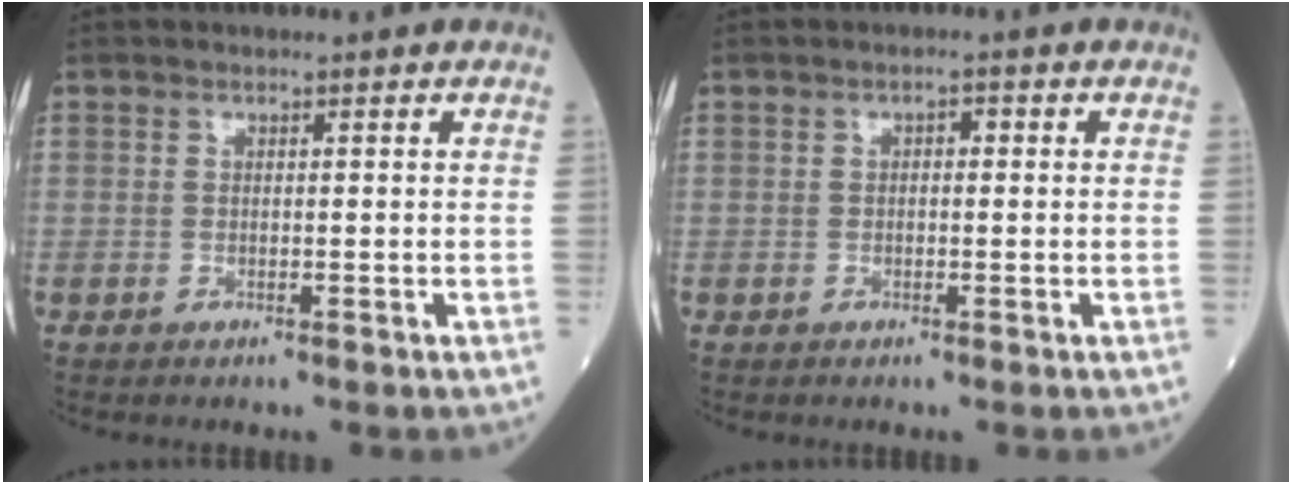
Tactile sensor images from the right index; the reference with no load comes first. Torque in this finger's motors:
{"motor_torque": [-0.06, -0.05, -0.01, 0.01]}